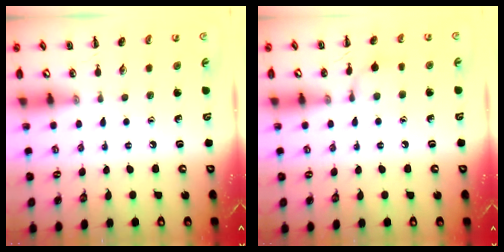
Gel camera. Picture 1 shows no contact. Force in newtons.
{"total": 6.8, "press": 6.5, "slide": 1.9}